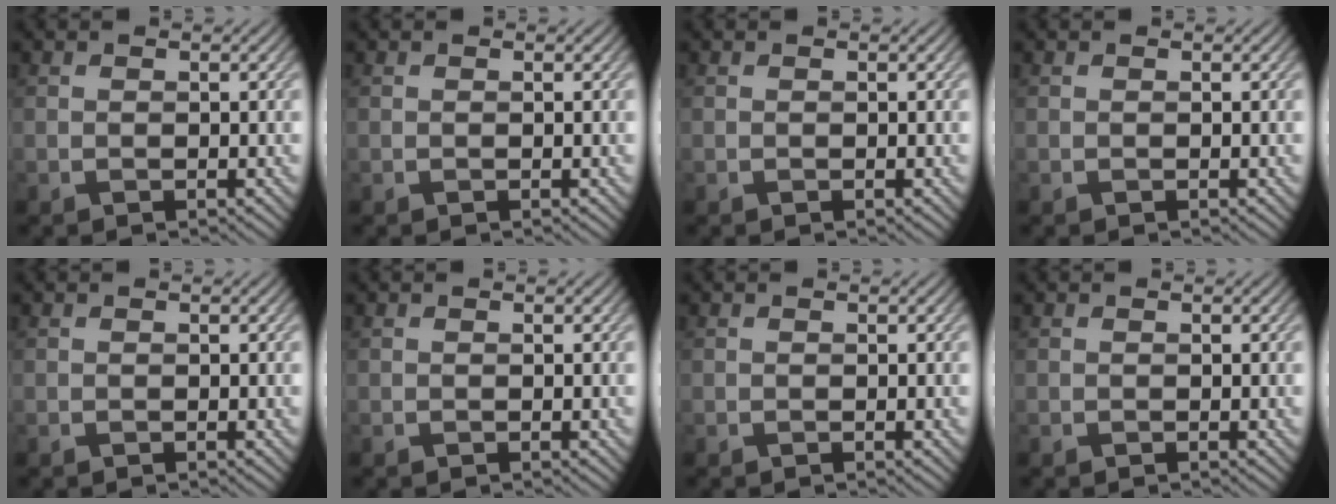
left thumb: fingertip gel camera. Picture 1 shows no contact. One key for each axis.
{"total": 0.0}
{"total": 0.0}
{"total": 0.0}
{"total": 0.0}
{"total": 0.0}
{"total": 0.0}
{"total": 0.0}